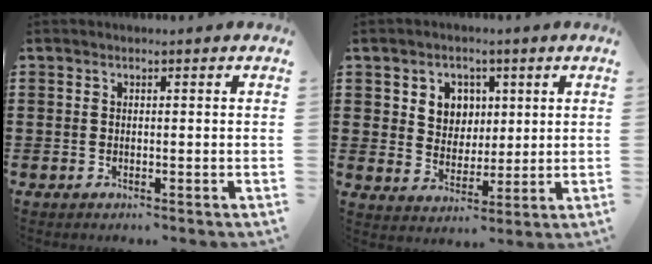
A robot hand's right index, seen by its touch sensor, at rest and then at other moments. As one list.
[{"total": 5.2, "force": [1.9, 4.6, 1.4], "torque": [-0.042, 0.014, 0.030]}]